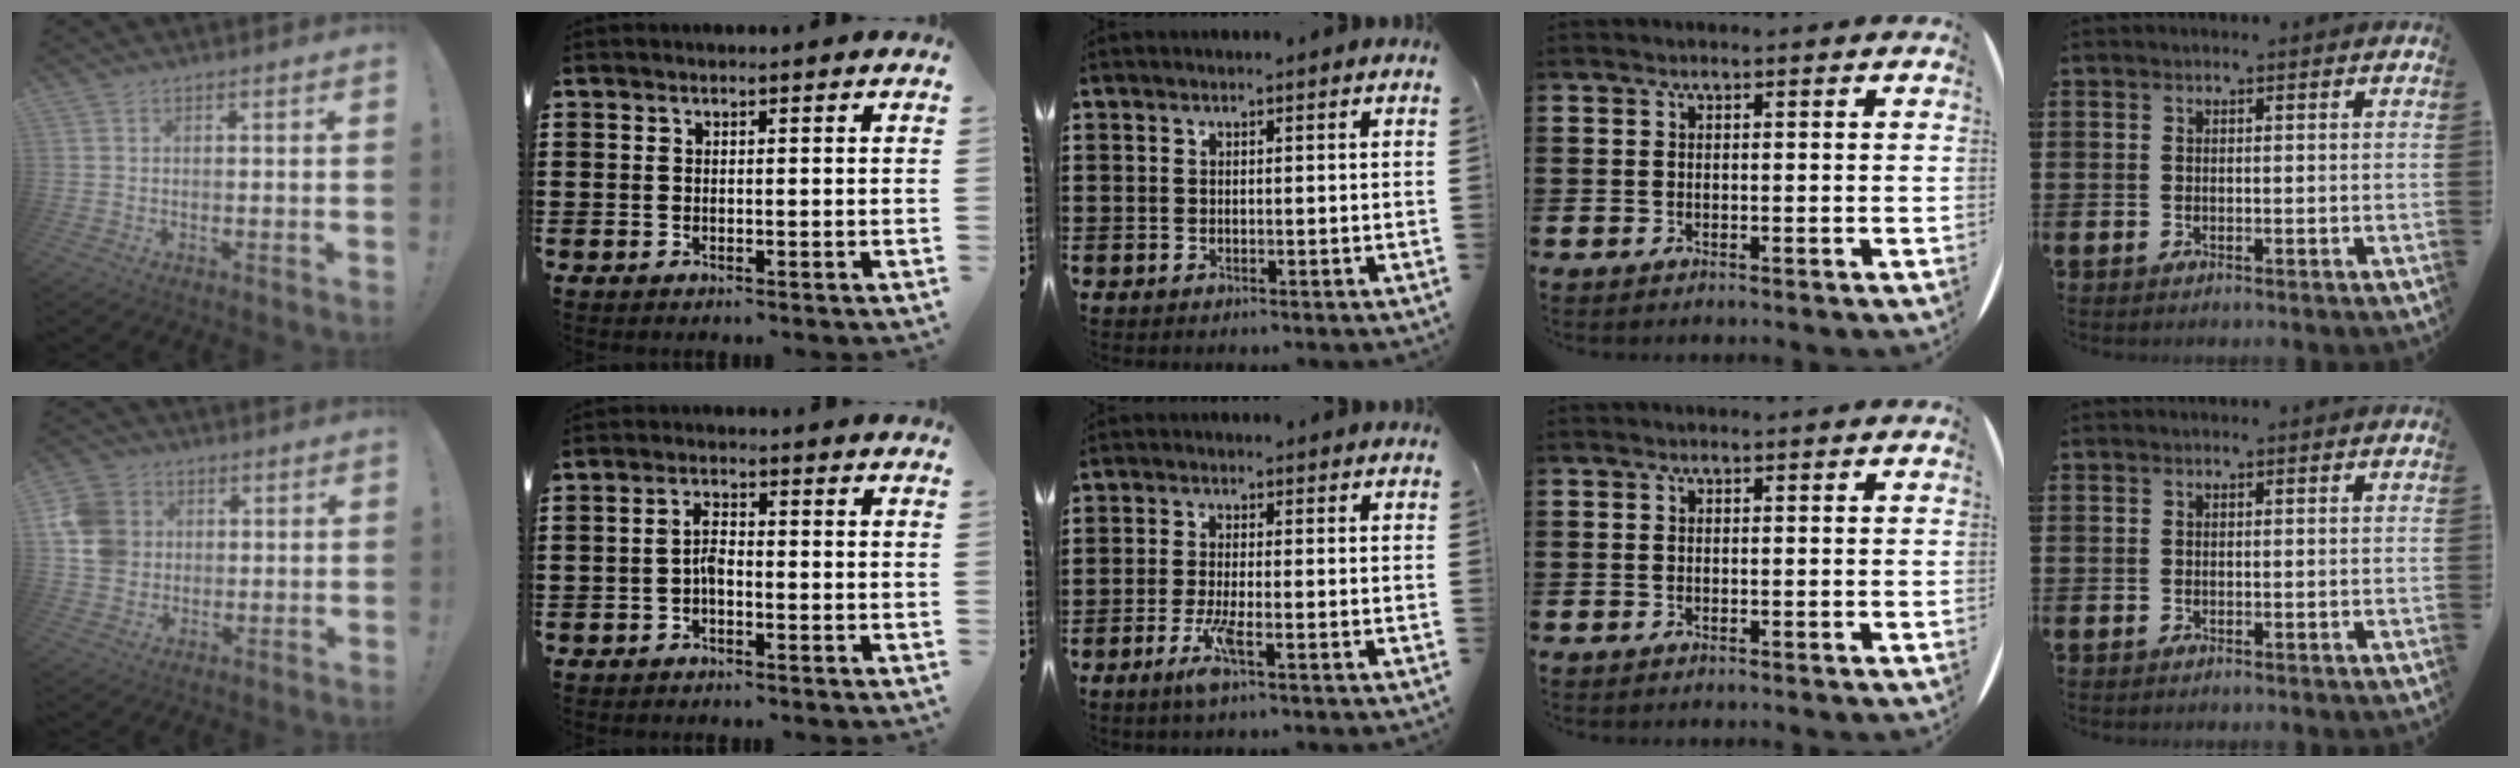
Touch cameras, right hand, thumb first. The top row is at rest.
{"thumb": {"total": 10.8, "force": [1.7, 9.8, 4.2], "torque": [-0.081, 0.003, 0.039]}, "index": {"total": 2.7, "force": [-1.0, 1.1, 2.3], "torque": [-0.052, 0.002, -0.021]}, "middle": {"total": 4.4, "force": [-2.0, 0.5, 3.8], "torque": [-0.084, -0.013, -0.040]}}